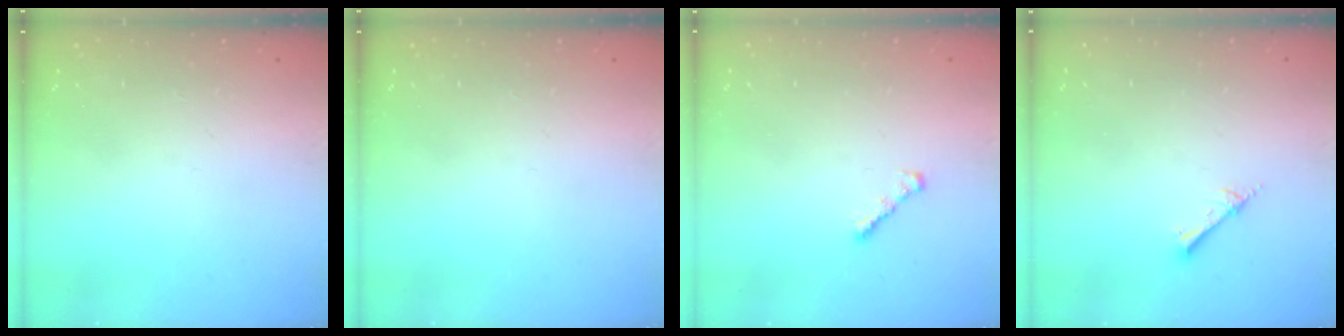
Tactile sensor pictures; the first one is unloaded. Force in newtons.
{"total": 0.0}
{"total": 2.4, "press": 2.3, "slide": 0.6}
{"total": 2.0, "press": 2.0, "slide": 0.2}